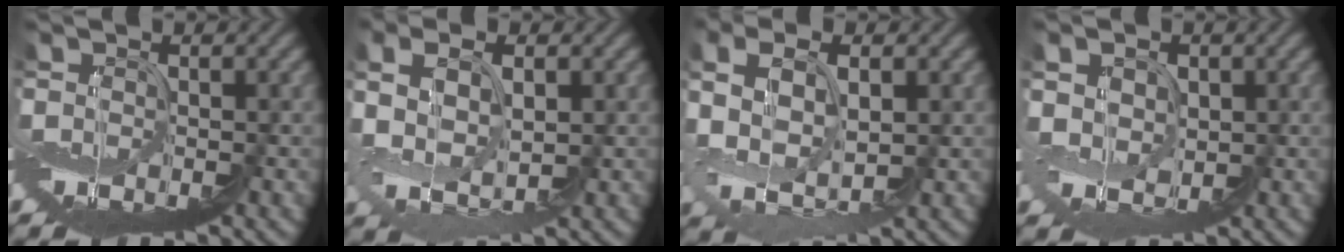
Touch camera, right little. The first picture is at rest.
{"total": 2.2, "force": [2.0, -0.7, 0.6], "torque": [-0.053, 0.023, 0.036]}
{"total": 2.2, "force": [1.7, -0.3, 1.3], "torque": [-0.068, 0.021, 0.031]}
{"total": 2.7, "force": [2.4, 1.1, -0.5], "torque": [-0.012, 0.027, 0.026]}